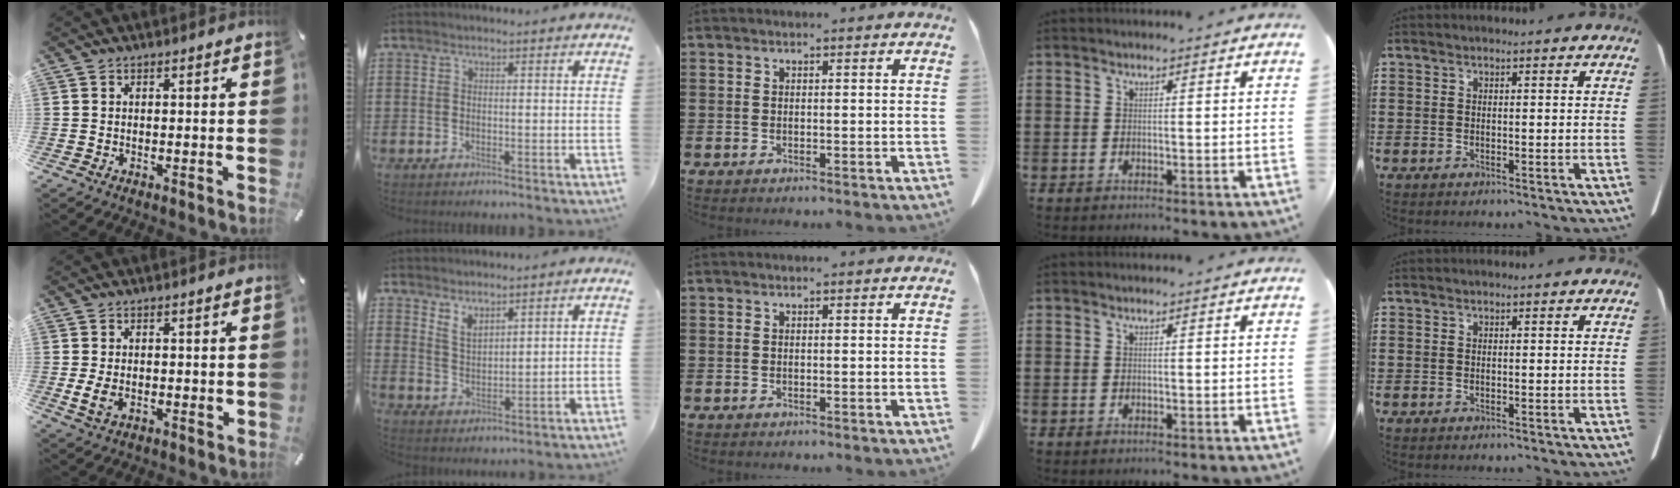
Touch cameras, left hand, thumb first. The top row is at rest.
{"thumb": {"total": 3.8, "force": [-0.2, 2.4, 3.0], "torque": [-0.067, -0.009, -0.007]}, "index": {"total": 3.3, "force": [3.0, 1.1, 0.9], "torque": [-0.024, -0.004, 0.056]}}